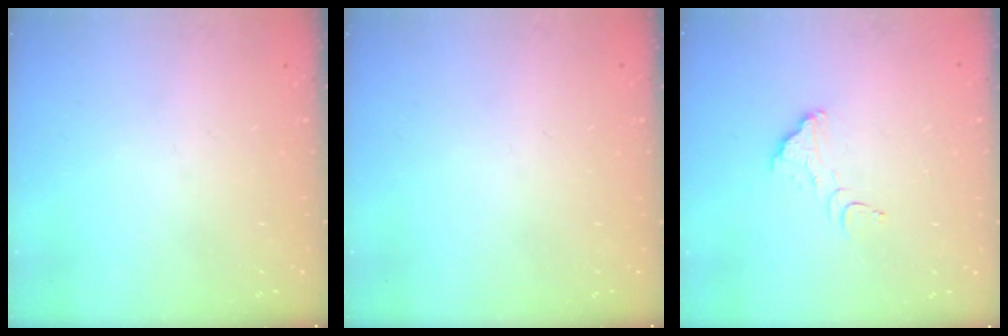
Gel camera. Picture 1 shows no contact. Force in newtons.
{"total": 0.0}
{"total": 2.6, "press": 2.6, "slide": 0.2}